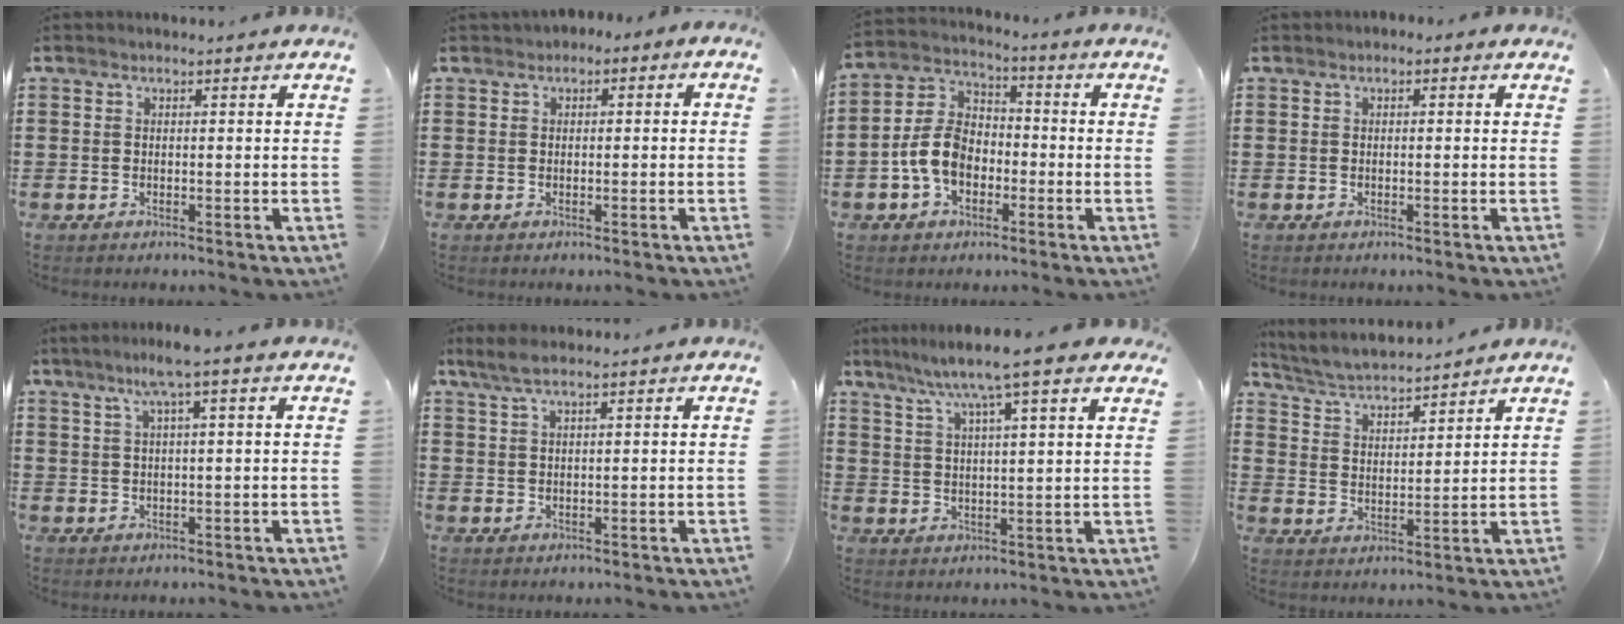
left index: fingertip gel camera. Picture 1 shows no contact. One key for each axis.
{"total": 1.1, "fx": -0.5, "fy": 0.8, "fz": 0.5, "tx": -0.013, "ty": 0.006, "tz": -0.012}
{"total": 8.4, "fx": -2.7, "fy": 5.9, "fz": 5.3, "tx": -0.139, "ty": 0.011, "tz": -0.059}
{"total": 0.5, "fx": -0.1, "fy": 0.4, "fz": 0.3, "tx": -0.007, "ty": 0.003, "tz": -0.003}
{"total": 4.3, "fx": 1.9, "fy": -0.4, "fz": 3.8, "tx": -0.075, "ty": 0.000, "tz": 0.031}
{"total": 3.1, "fx": 2.1, "fy": 0.4, "fz": 2.2, "tx": -0.046, "ty": 0.001, "tz": 0.040}
{"total": 7.7, "fx": 5.8, "fy": 0.3, "fz": 5.2, "tx": -0.116, "ty": -0.017, "tz": 0.097}
{"total": 4.6, "fx": 4.4, "fy": 0.2, "fz": 1.1, "tx": -0.042, "ty": -0.025, "tz": 0.075}